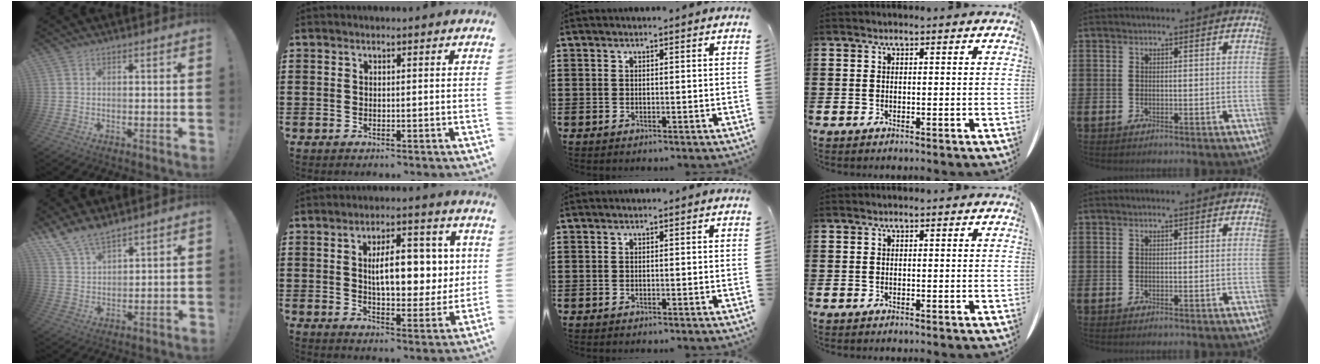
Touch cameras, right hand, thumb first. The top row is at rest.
{"thumb": {"total": 8.6, "force": [7.6, 2.7, 3.0], "torque": [-0.063, -0.048, 0.146]}, "index": {"total": 10.3, "force": [1.6, 4.6, 9.1], "torque": [-0.143, 0.003, 0.022]}}